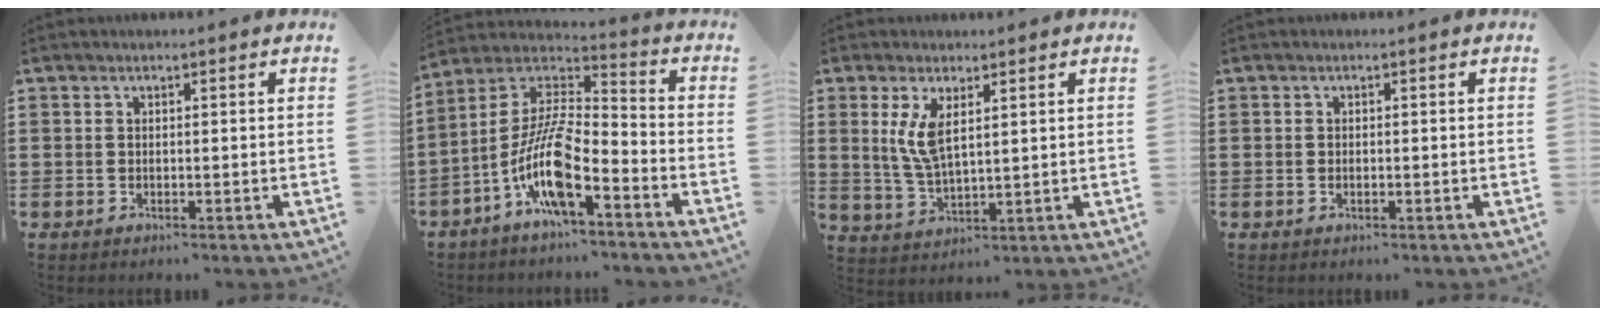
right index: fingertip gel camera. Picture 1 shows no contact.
{"total": 11.4, "force": [-6.2, 2.8, 9.2], "torque": [-0.216, -0.021, -0.127]}
{"total": 5.8, "force": [2.1, 2.3, 4.9], "torque": [-0.111, 0.001, 0.034]}
{"total": 0.6, "force": [-0.2, 0.1, 0.6], "torque": [-0.014, -0.007, -0.001]}